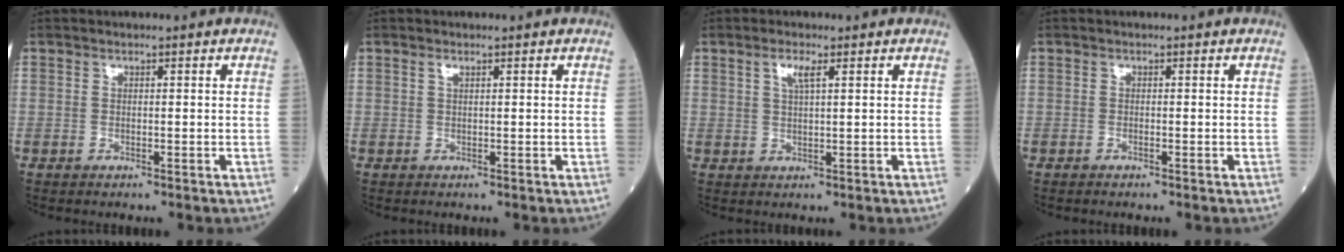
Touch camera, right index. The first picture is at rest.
{"total": 0.7, "force": [0.4, 0.2, 0.5], "torque": [-0.014, 0.001, 0.008]}
{"total": 2.5, "force": [1.2, 0.4, 2.1], "torque": [-0.046, 0.002, 0.023]}
{"total": 0.0}